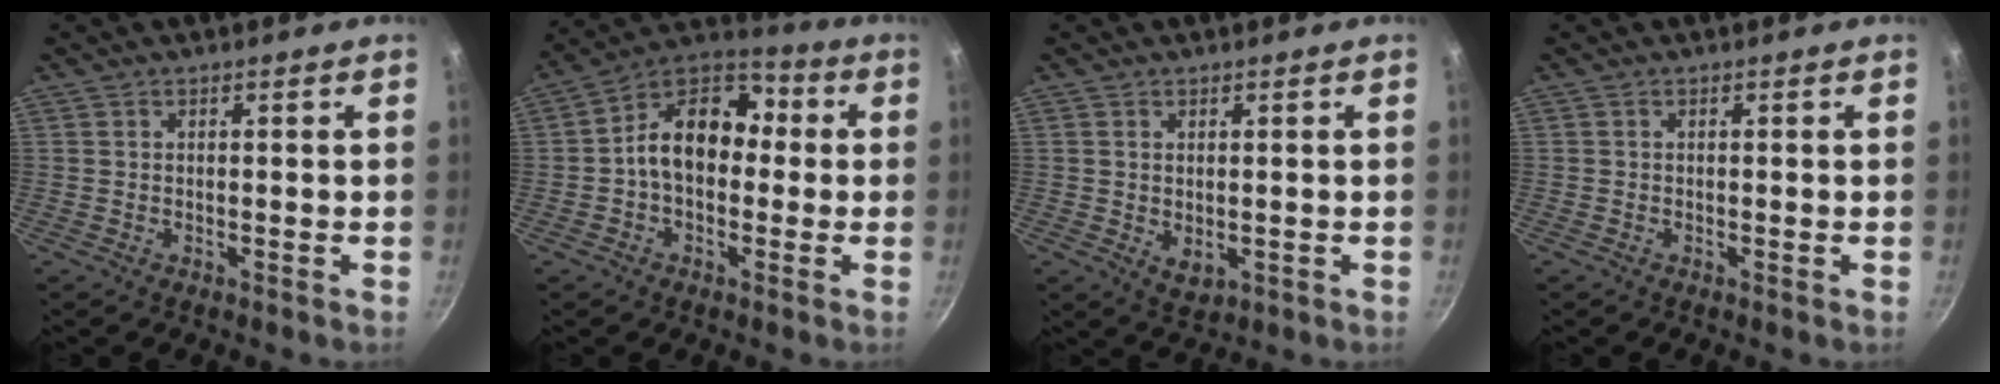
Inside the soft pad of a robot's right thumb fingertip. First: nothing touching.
{"total": 13.8, "force": [0.0, 9.9, 9.6], "torque": [-0.108, 0.046, -0.026]}
{"total": 3.3, "force": [0.0, 2.2, 2.5], "torque": [-0.039, -0.010, 0.006]}
{"total": 0.0}